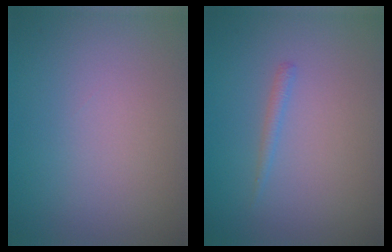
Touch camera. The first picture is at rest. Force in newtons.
{"total": 0.8, "press": 0.8, "slide": 0.1}